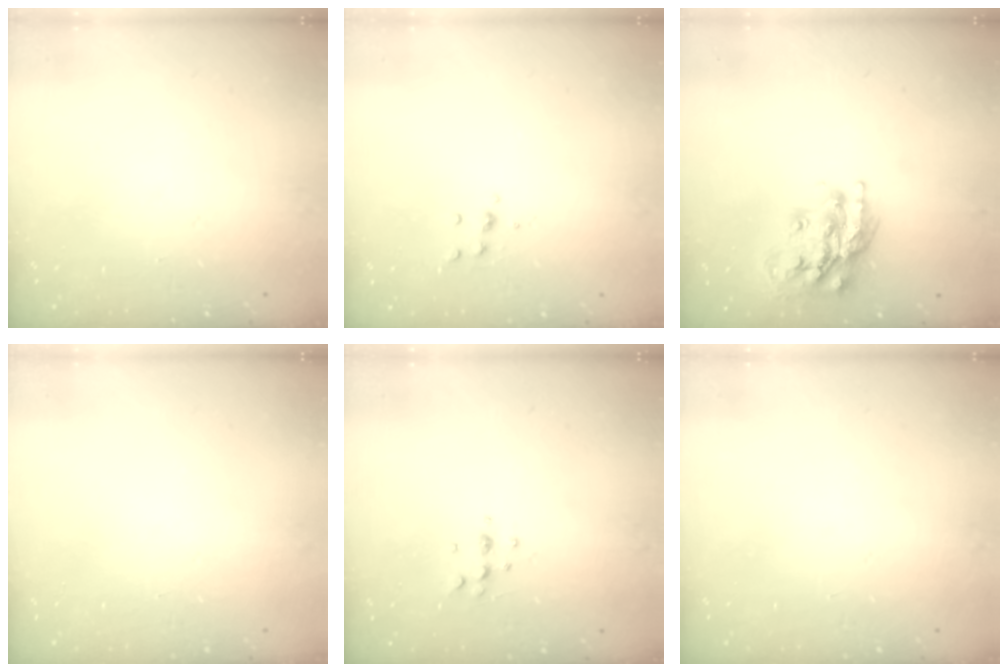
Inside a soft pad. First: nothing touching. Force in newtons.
{"total": 4.8, "press": 4.8, "slide": 0.5}
{"total": 16.6, "press": 16.5, "slide": 1.1}
{"total": 0.0}
{"total": 5.1, "press": 4.9, "slide": 1.4}
{"total": 0.0}